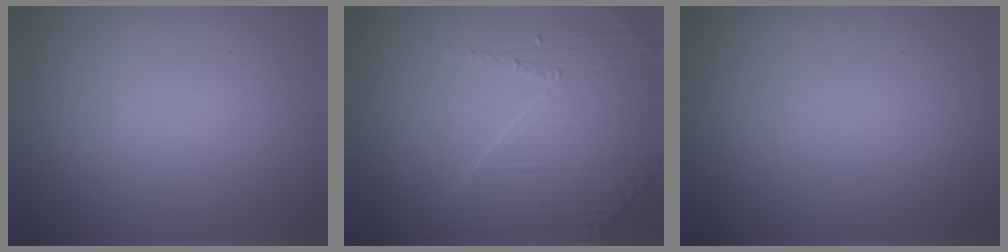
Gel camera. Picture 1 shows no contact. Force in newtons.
{"total": 4.0, "press": 3.6, "slide": 1.9}
{"total": 0.0}